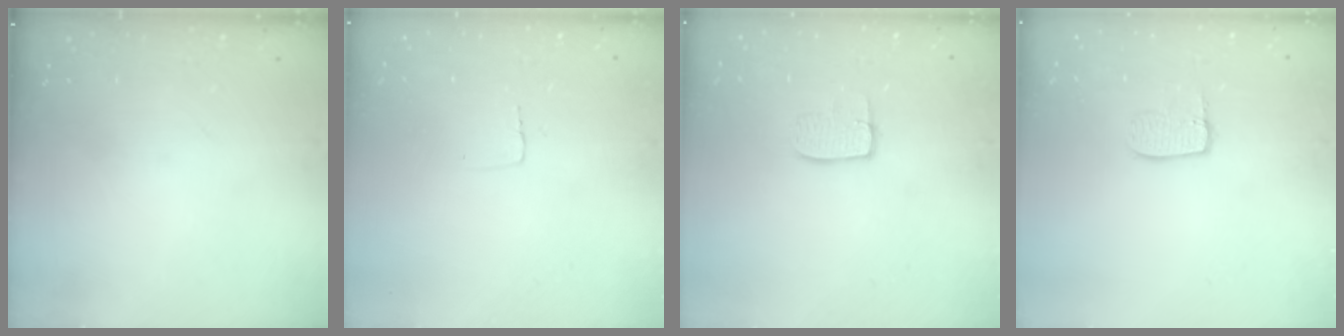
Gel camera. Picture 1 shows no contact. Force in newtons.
{"total": 2.6, "press": 2.6, "slide": 0.1}
{"total": 7.0, "press": 7.0, "slide": 0.3}
{"total": 6.8, "press": 6.8, "slide": 0.1}